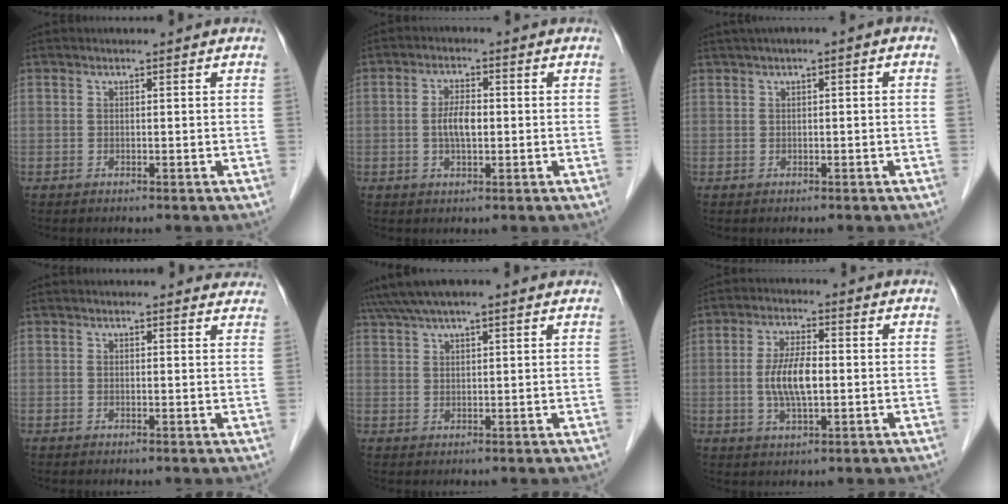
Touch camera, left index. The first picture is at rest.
{"total": 3.9, "force": [-0.5, 1.5, 3.6], "torque": [-0.076, -0.003, -0.010]}
{"total": 2.3, "force": [0.6, 0.6, 2.2], "torque": [-0.036, 0.014, 0.008]}
{"total": 5.7, "force": [5.4, 1.4, 1.0], "torque": [0.010, 0.003, 0.040]}
{"total": 9.4, "force": [7.5, 1.5, 5.4], "torque": [-0.099, 0.051, 0.116]}
{"total": 6.8, "force": [-0.7, 1.9, 6.4], "torque": [-0.136, -0.006, -0.011]}